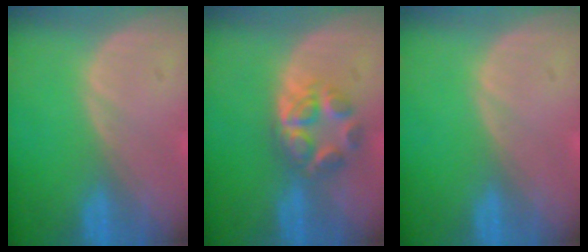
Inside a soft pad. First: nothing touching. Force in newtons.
{"total": 5.5, "press": 5.2, "slide": 1.7}
{"total": 0.0}